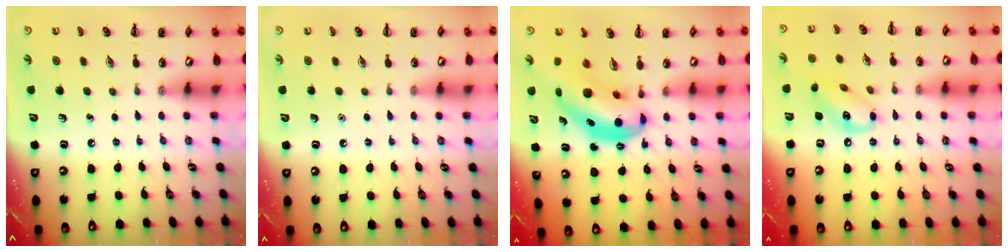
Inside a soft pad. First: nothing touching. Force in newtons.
{"total": 1.5, "press": 1.5, "slide": 0.1}
{"total": 8.2, "press": 8.0, "slide": 1.7}
{"total": 9.4, "press": 9.2, "slide": 1.8}